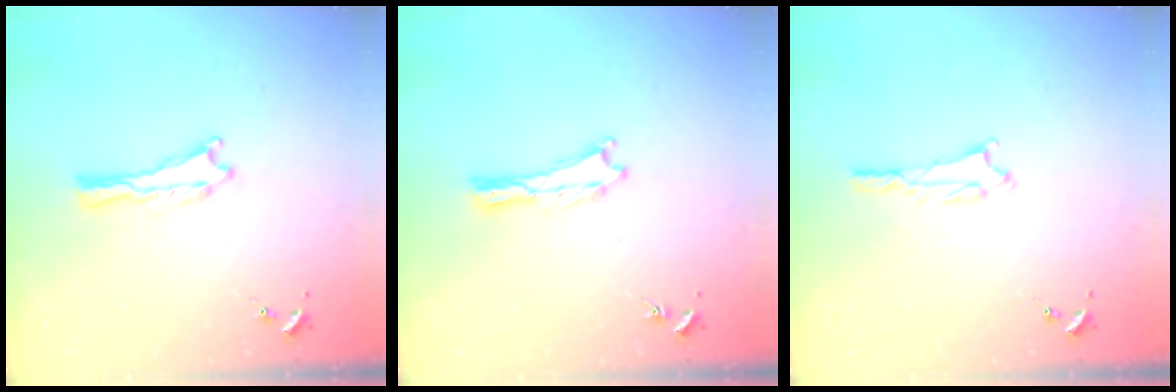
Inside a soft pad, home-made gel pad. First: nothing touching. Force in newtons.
{"total": 0.0}
{"total": 1.8, "press": 1.8, "slide": 0.2}